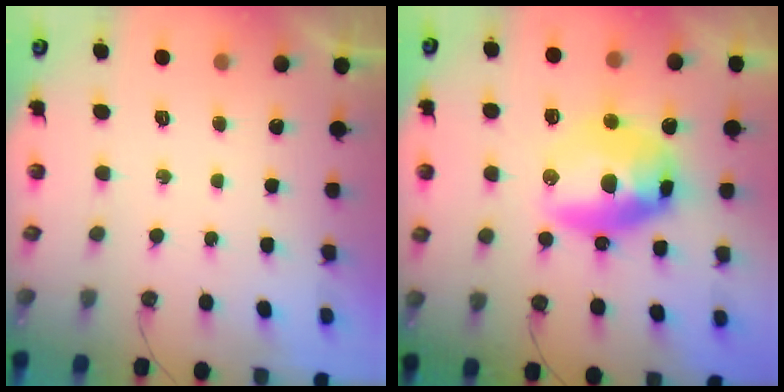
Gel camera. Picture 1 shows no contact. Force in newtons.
{"total": 18.9, "press": 16.1, "slide": 9.8}